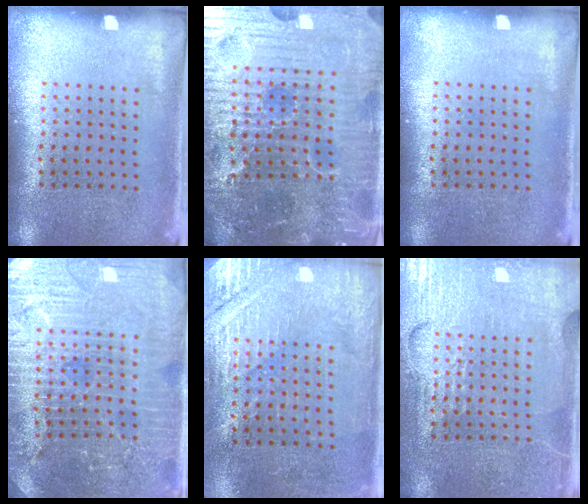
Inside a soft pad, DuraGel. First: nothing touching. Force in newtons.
{"total": 7.2, "press": 6.5, "slide": 3.3}
{"total": 0.0}
{"total": 4.4, "press": 4.2, "slide": 1.5}
{"total": 2.8, "press": 2.7, "slide": 0.8}
{"total": 5.4, "press": 5.3, "slide": 0.6}